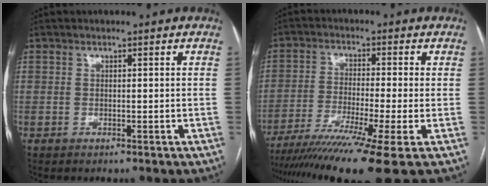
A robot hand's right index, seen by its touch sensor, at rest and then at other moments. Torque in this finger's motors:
{"motor_torque": [1.64, -0.50, 0.86, 0.21]}